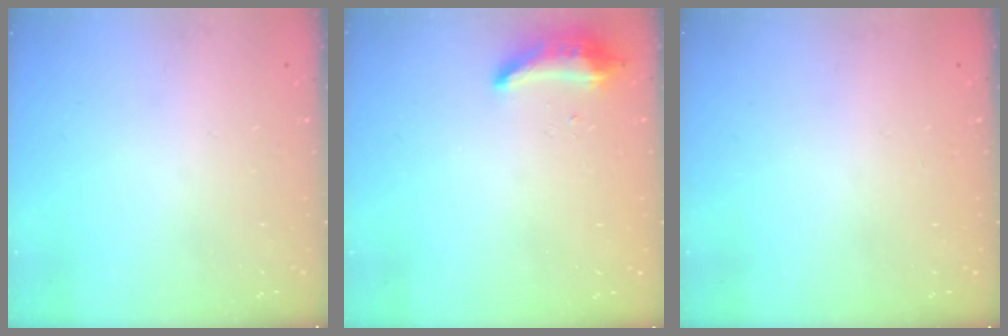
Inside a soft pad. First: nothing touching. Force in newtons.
{"total": 8.2, "press": 8.2, "slide": 0.5}
{"total": 0.0}